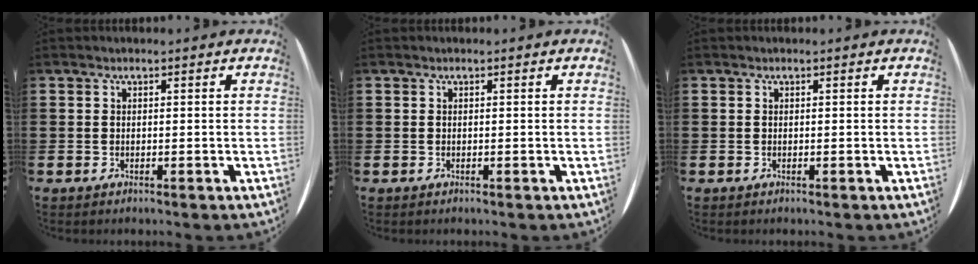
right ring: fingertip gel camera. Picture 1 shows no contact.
{"total": 0.0}
{"total": 0.0}